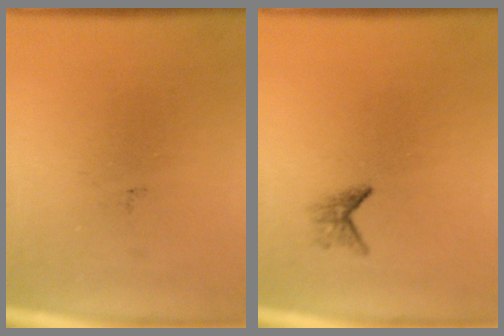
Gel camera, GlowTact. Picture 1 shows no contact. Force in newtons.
{"total": 1.2}